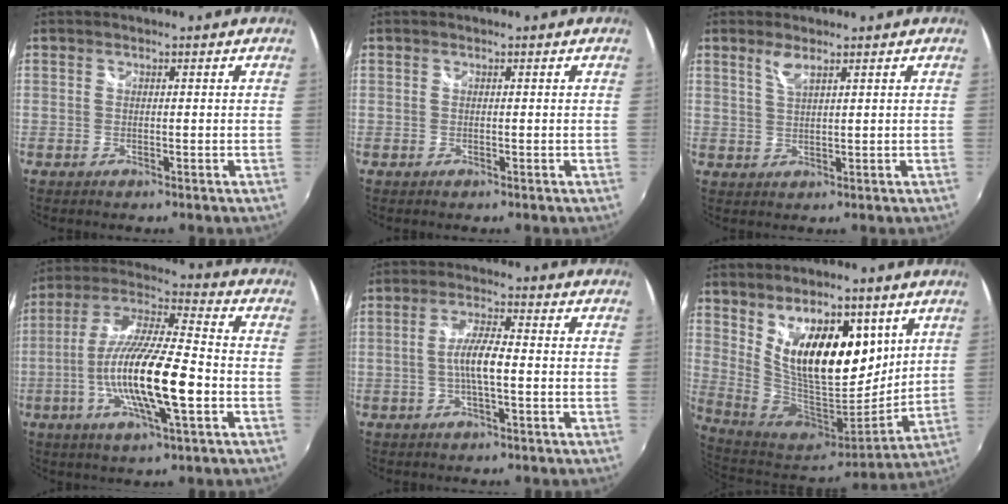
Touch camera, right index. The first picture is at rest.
{"total": 0.0}
{"total": 2.7, "force": [1.8, 0.5, 1.9], "torque": [-0.037, 0.001, 0.035]}
{"total": 17.7, "force": [-4.5, 3.0, 16.9], "torque": [-0.323, -0.011, -0.087]}
{"total": 5.7, "force": [-1.1, 0.8, 5.5], "torque": [-0.104, 0.003, -0.020]}
{"total": 18.9, "force": [6.9, 9.3, 15.0], "torque": [-0.259, -0.007, 0.135]}